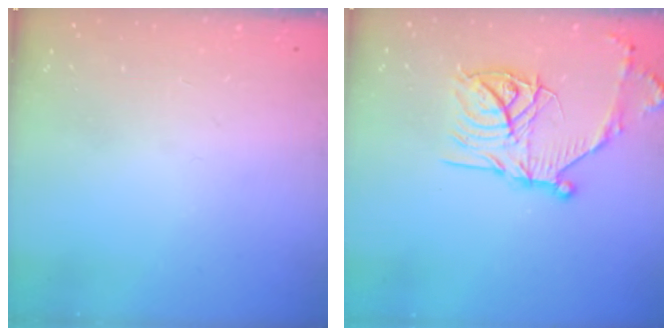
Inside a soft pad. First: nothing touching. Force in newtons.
{"total": 19.9, "press": 19.8, "slide": 1.5}